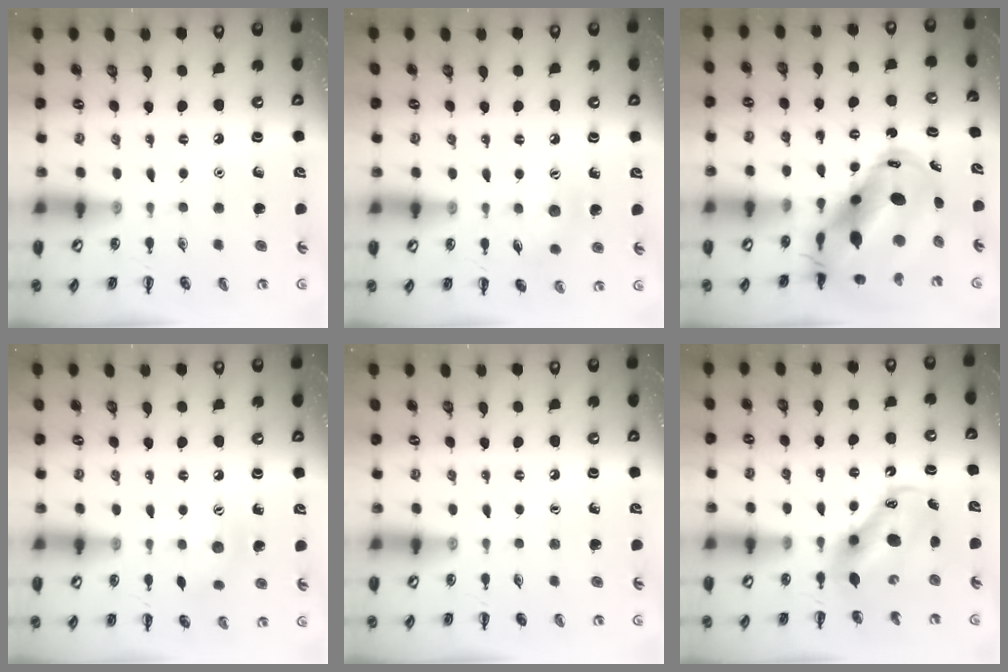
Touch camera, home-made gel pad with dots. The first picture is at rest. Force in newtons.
{"total": 6.8, "press": 6.6, "slide": 1.6}
{"total": 15.8, "press": 15.3, "slide": 4.1}
{"total": 7.9, "press": 7.8, "slide": 1.4}
{"total": 0.0}
{"total": 8.4, "press": 8.2, "slide": 2.1}